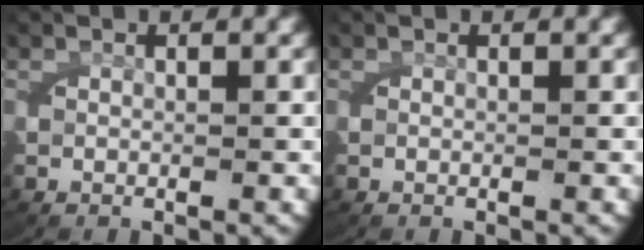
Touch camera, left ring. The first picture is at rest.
{"total": 0.0}